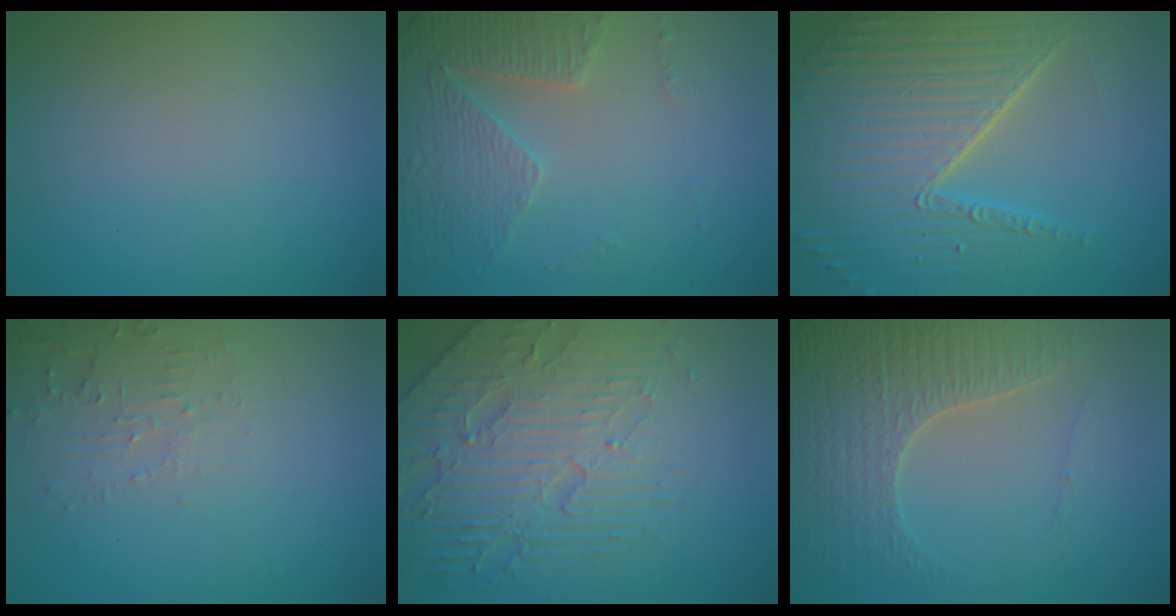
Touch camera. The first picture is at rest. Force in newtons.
{"total": 4.6, "press": 3.6, "slide": 2.9}
{"total": 9.7, "press": 6.2, "slide": 7.5}
{"total": 2.4, "press": 2.3, "slide": 0.6}
{"total": 7.0, "press": 5.4, "slide": 4.5}
{"total": 4.3, "press": 4.0, "slide": 1.5}